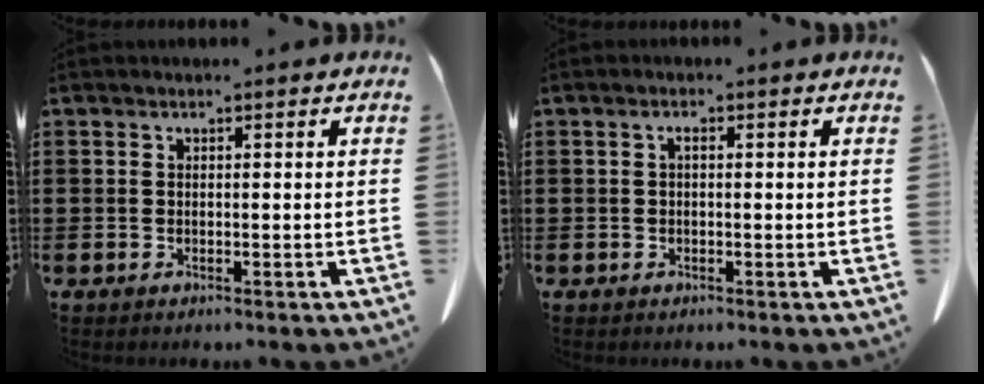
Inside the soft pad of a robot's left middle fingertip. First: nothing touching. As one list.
[{"total": 1.1, "force": [-0.1, 0.3, 1.0], "torque": [-0.021, 0.000, -0.001]}]